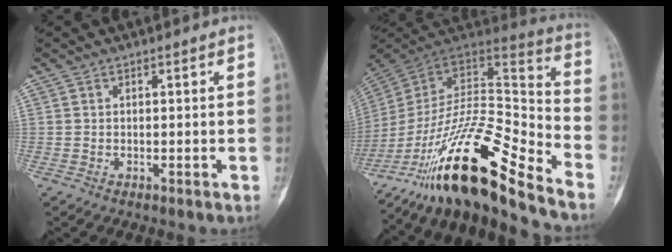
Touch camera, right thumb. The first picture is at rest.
{"total": 23.9, "force": [-16.9, 5.1, 16.0], "torque": [-0.292, 0.087, -0.298]}